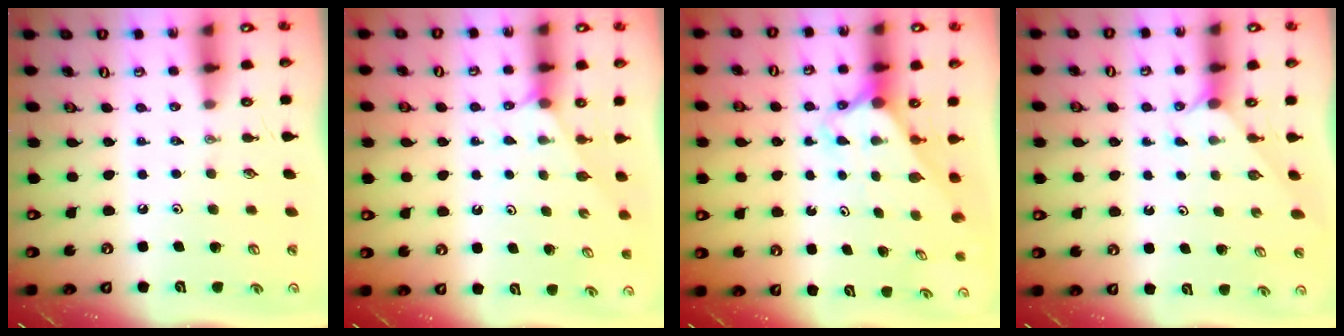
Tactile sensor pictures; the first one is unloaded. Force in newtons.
{"total": 2.3, "press": 2.3, "slide": 0.4}
{"total": 2.6, "press": 2.6, "slide": 0.1}
{"total": 1.6, "press": 1.6, "slide": 0.3}